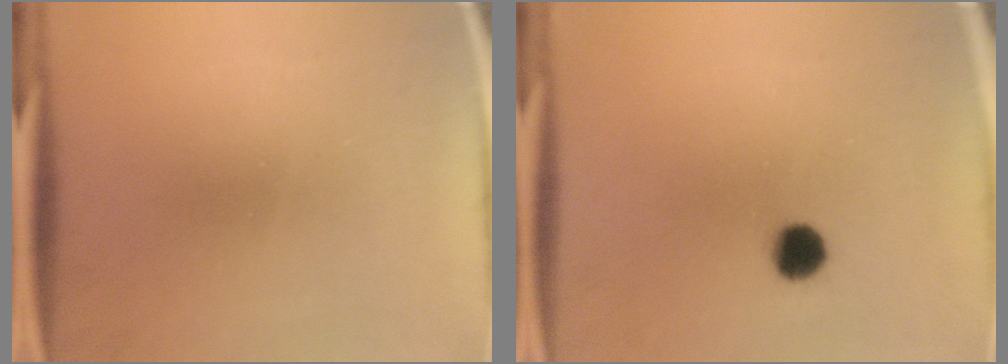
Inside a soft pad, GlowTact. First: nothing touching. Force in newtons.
{"total": 4.8}